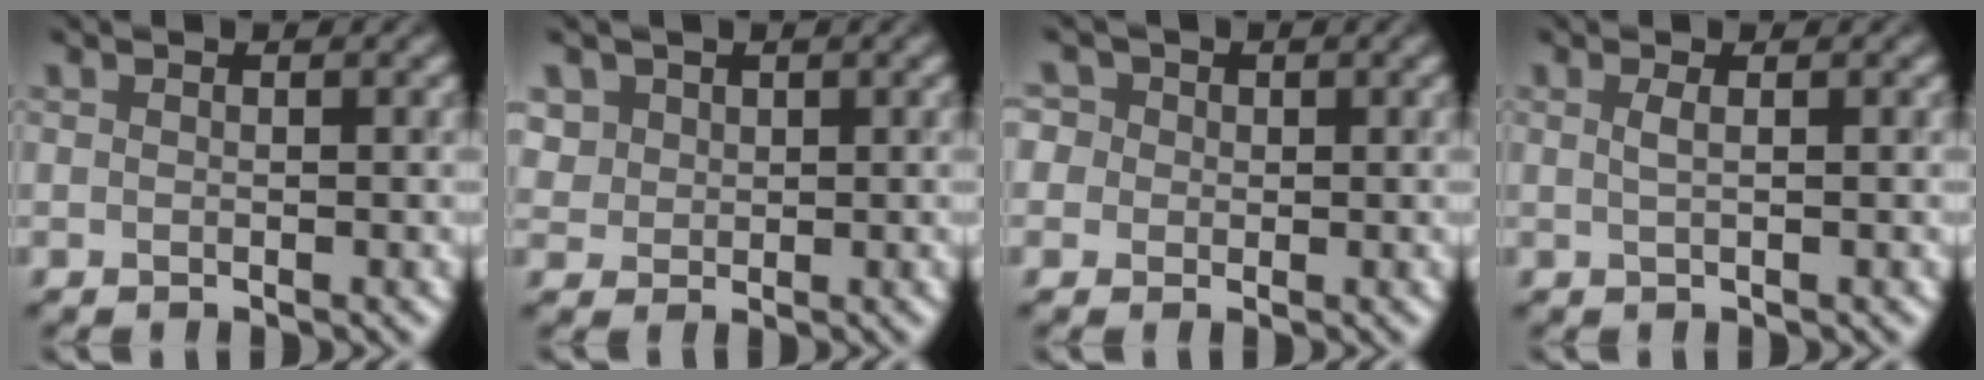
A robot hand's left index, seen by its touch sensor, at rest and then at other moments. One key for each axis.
{"total": 1.1, "fx": 0.5, "fy": 0.7, "fz": -0.7, "tx": -0.012, "ty": -0.001, "tz": 0.043}
{"total": 1.7, "fx": 0.4, "fy": 1.6, "fz": -0.2, "tx": -0.003, "ty": 0.018, "tz": 0.011}
{"total": 0.6, "fx": 0.2, "fy": 0.2, "fz": 0.6, "tx": -0.012, "ty": 0.002, "tz": 0.000}